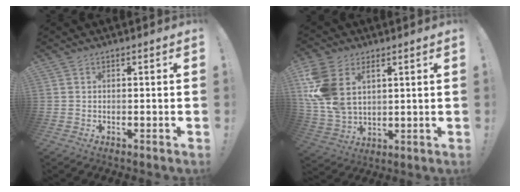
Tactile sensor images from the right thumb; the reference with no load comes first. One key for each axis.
{"total": 13.7, "fx": 5.2, "fy": 9.4, "fz": 8.6, "tx": -0.182, "ty": -0.025, "tz": 0.101}